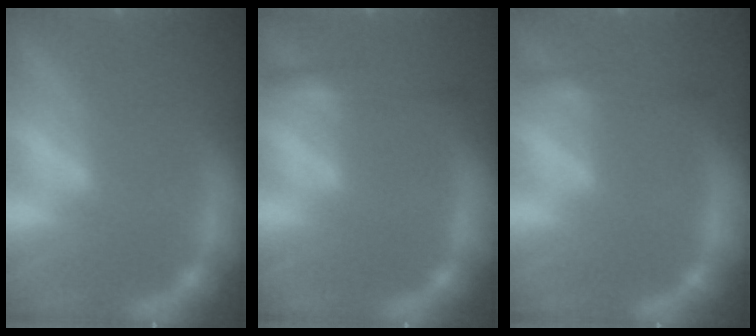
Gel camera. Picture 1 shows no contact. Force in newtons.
{"total": 2.4}
{"total": 1.9}